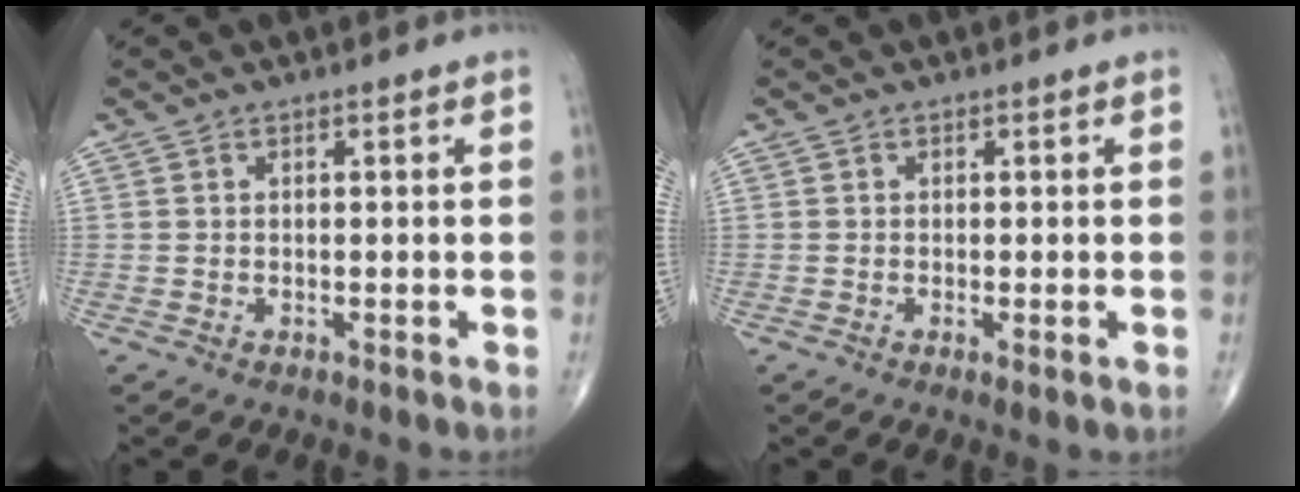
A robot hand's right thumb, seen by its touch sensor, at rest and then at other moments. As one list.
[{"total": 1.1, "force": [-0.3, 0.1, 1.1], "torque": [-0.024, -0.006, -0.007]}]